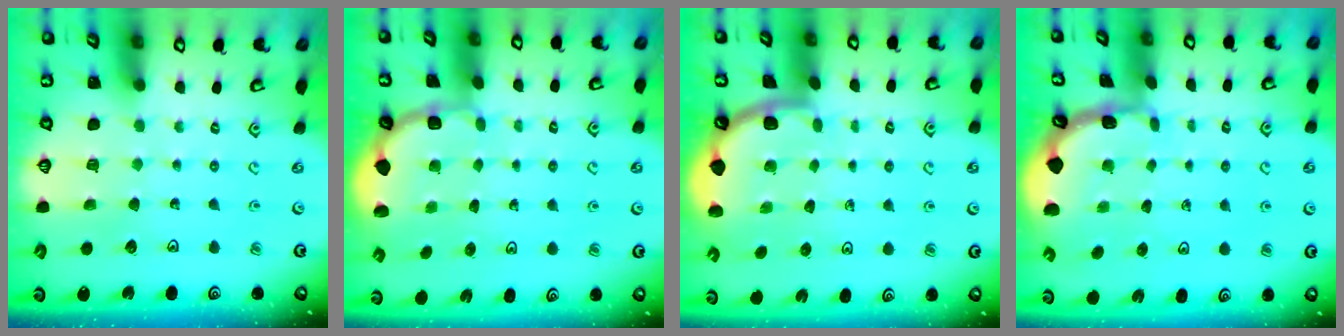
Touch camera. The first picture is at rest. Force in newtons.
{"total": 1.8, "press": 1.6, "slide": 0.7}
{"total": 1.8, "press": 1.8, "slide": 0.1}
{"total": 1.3, "press": 1.3, "slide": 0.1}